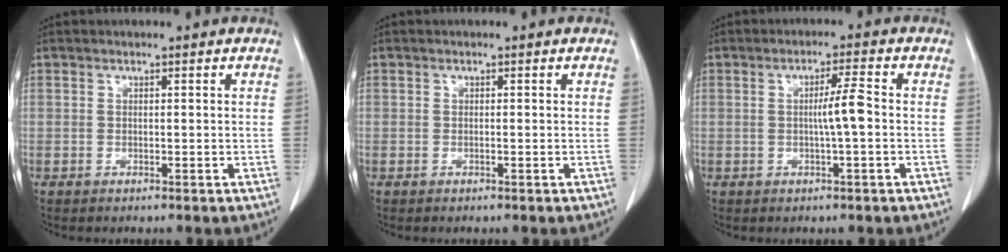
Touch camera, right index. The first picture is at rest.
{"total": 0.0}
{"total": 4.1, "force": [-0.3, -0.2, 4.1], "torque": [-0.071, 0.001, -0.005]}